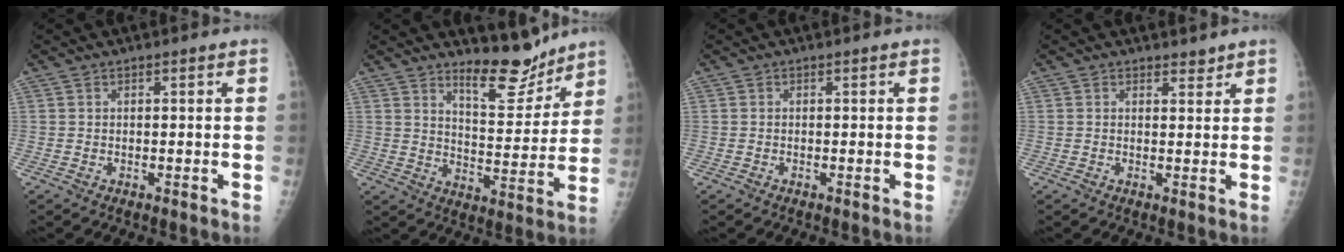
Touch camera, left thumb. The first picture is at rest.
{"total": 9.6, "force": [8.4, 2.8, 3.7], "torque": [-0.030, -0.076, 0.140]}
{"total": 0.0}
{"total": 1.7, "force": [1.6, 0.7, 0.4], "torque": [0.005, -0.012, 0.021]}